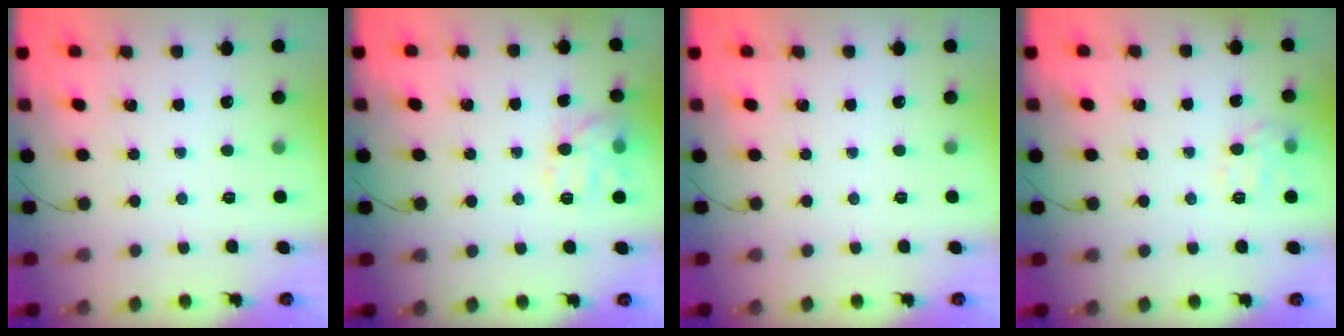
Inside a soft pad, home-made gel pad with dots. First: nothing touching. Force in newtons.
{"total": 11.9, "press": 11.9, "slide": 0.2}
{"total": 0.0}
{"total": 9.5, "press": 9.4, "slide": 0.9}